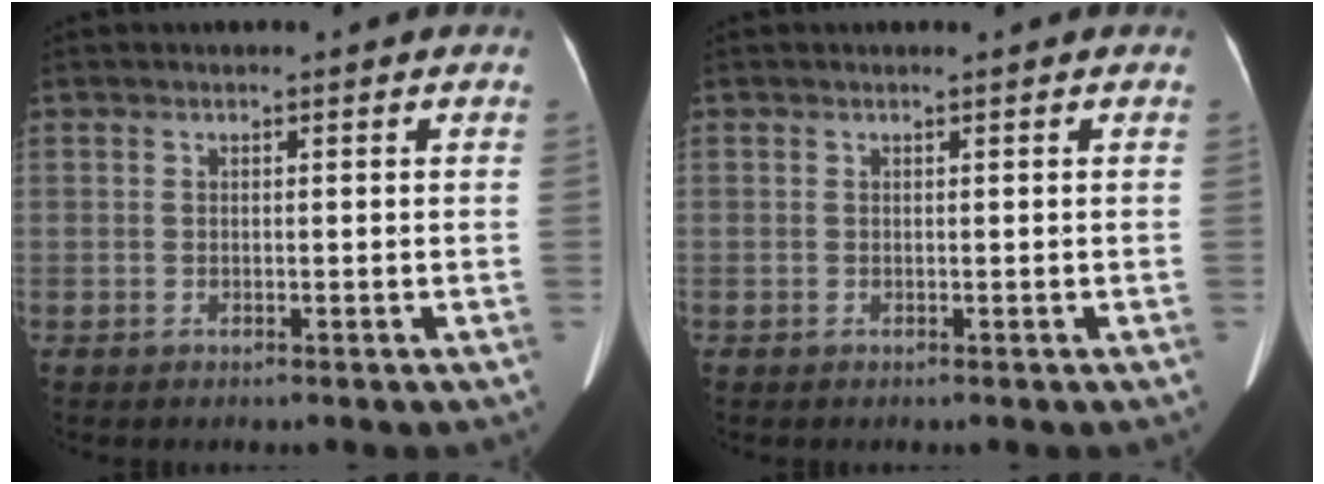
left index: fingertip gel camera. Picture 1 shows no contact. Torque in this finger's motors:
{"motor_torque": [-0.39, 0.39, -0.60, -0.21]}